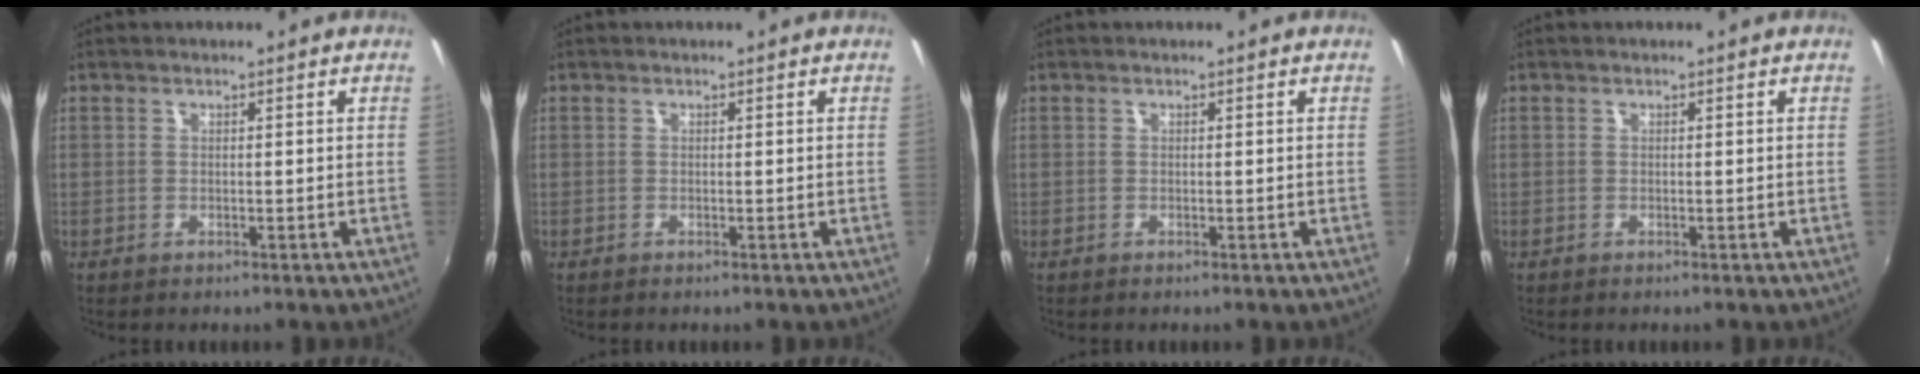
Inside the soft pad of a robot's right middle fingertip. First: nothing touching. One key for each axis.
{"total": 0.0}
{"total": 0.0}
{"total": 0.0}